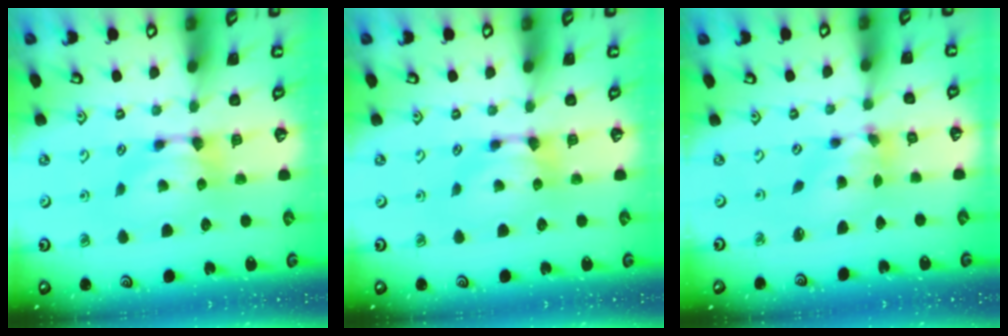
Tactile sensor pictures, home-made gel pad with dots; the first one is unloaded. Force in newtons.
{"total": 0.0}
{"total": 5.0, "press": 4.6, "slide": 1.8}